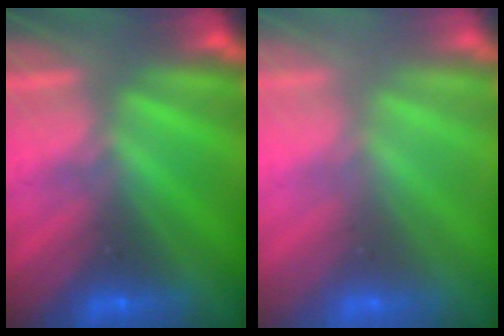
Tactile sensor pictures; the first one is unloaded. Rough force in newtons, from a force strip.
{"total": 2.4}